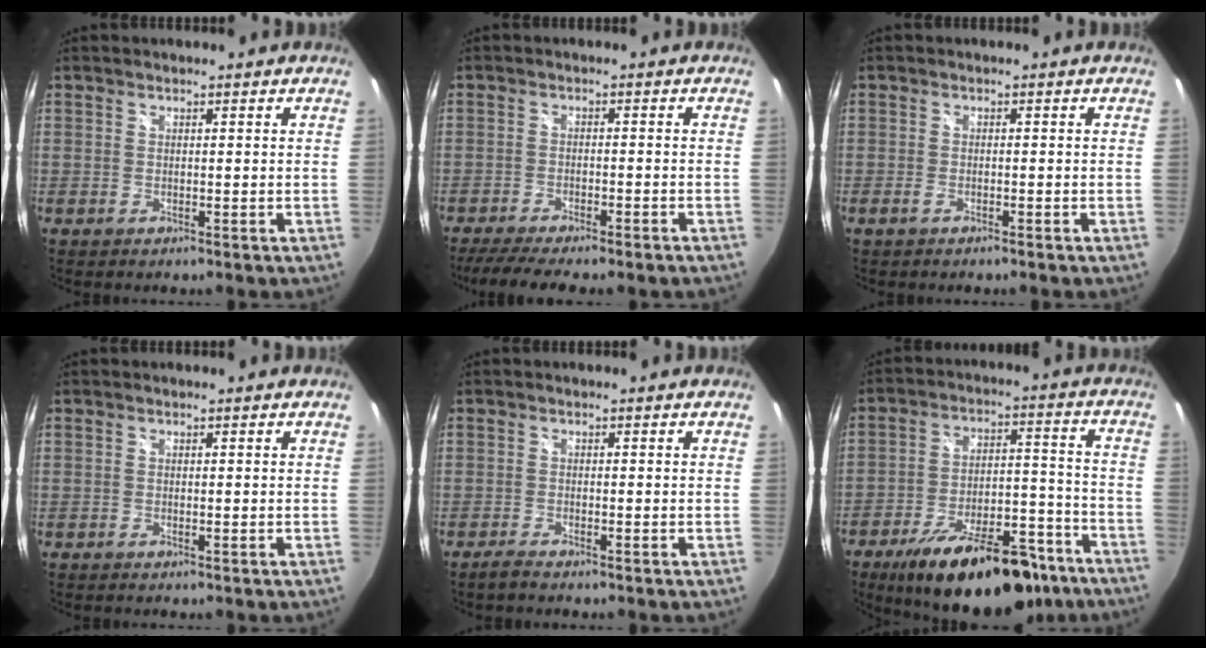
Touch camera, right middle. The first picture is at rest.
{"total": 10.9, "force": [-9.2, 1.5, 5.7], "torque": [-0.125, -0.028, -0.138]}
{"total": 1.8, "force": [-1.4, 0.5, 1.0], "torque": [-0.027, -0.002, -0.027]}
{"total": 0.0}
{"total": 1.9, "force": [-1.7, 0.2, 0.9], "torque": [-0.027, -0.003, -0.032]}
{"total": 24.0, "force": [-17.4, 8.8, 14.0], "torque": [-0.224, -0.003, -0.242]}